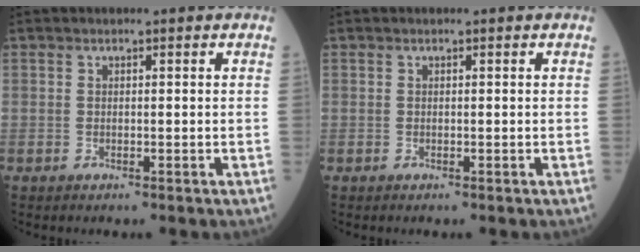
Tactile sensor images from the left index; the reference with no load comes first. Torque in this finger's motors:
{"motor_torque": [0.00, 0.00, 0.01, 0.00]}